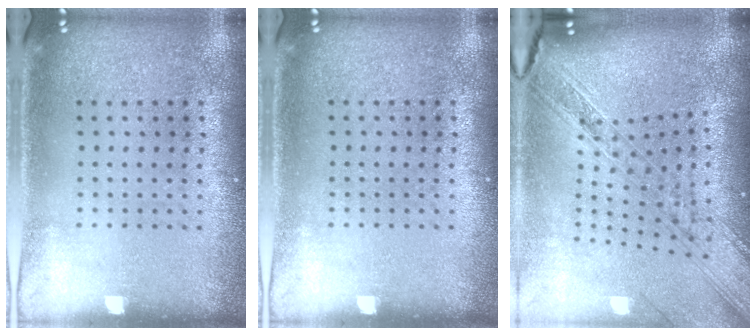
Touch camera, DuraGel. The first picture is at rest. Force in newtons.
{"total": 0.0}
{"total": 2.5, "press": 2.1, "slide": 1.4}